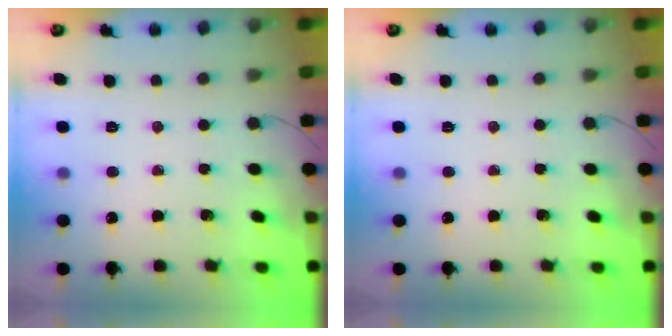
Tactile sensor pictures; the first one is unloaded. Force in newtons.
{"total": 0.0}